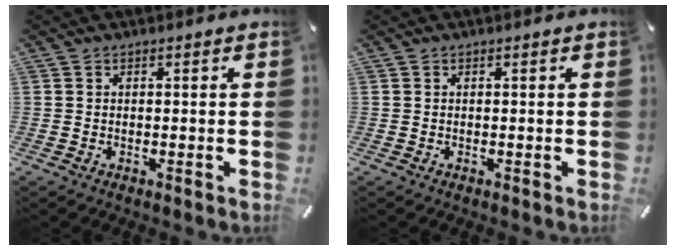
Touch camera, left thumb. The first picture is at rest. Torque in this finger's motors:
{"motor_torque": [0.00, 0.00, 0.00, 0.00, 0.00]}